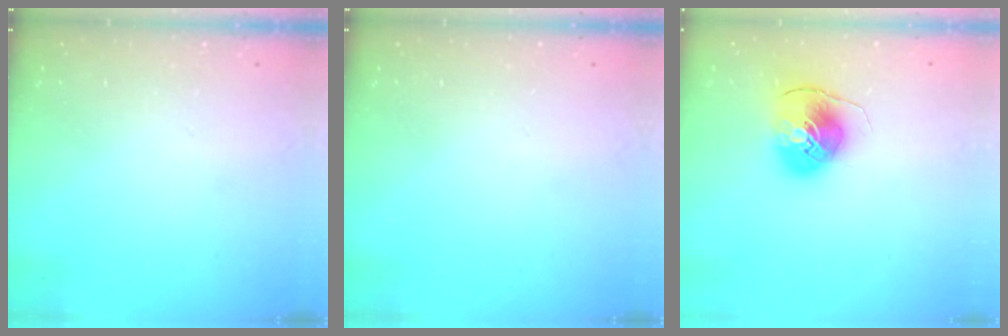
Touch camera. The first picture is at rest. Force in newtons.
{"total": 0.0}
{"total": 9.0, "press": 8.8, "slide": 1.5}